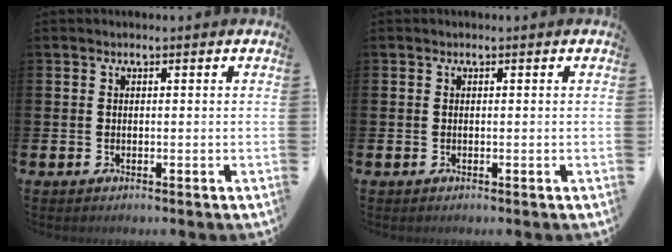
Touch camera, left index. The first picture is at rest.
{"total": 0.0}